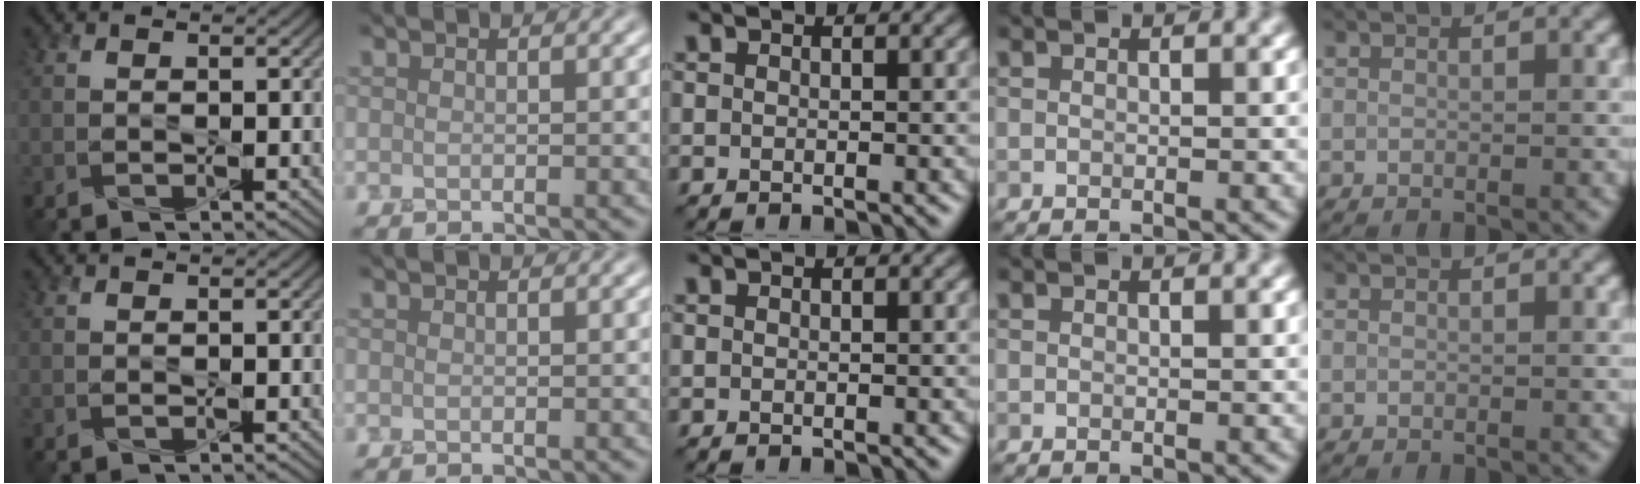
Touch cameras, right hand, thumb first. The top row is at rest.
{}